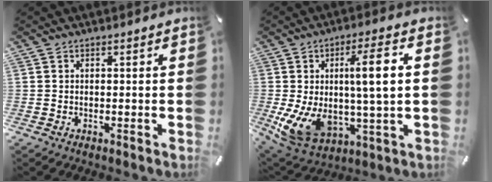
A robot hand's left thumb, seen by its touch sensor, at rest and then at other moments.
{"total": 17.1, "force": [2.8, 7.2, 15.3], "torque": [-0.290, -0.003, 0.044]}